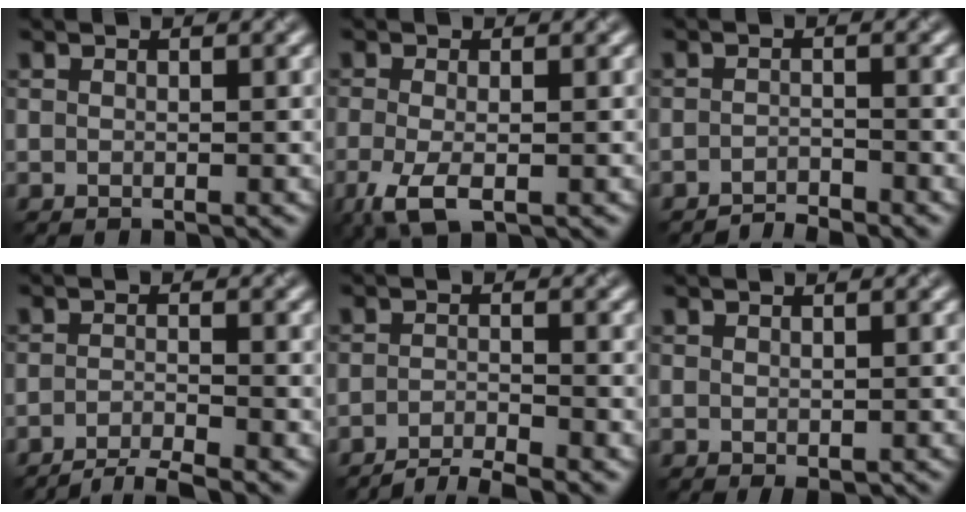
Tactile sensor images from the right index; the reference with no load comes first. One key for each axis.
{"total": 3.7, "fx": -1.5, "fy": 1.3, "fz": 3.1, "tx": -0.074, "ty": -0.008, "tz": -0.031}
{"total": 1.8, "fx": -1.8, "fy": 0.1, "fz": 0.3, "tx": -0.002, "ty": 0.003, "tz": -0.037}
{"total": 3.6, "fx": -2.9, "fy": 0.6, "fz": 2.0, "tx": -0.024, "ty": -0.002, "tz": -0.062}
{"total": 3.3, "fx": -2.8, "fy": 0.6, "fz": 1.6, "tx": -0.018, "ty": 0.001, "tz": -0.058}
{"total": 1.0, "fx": -0.3, "fy": 0.6, "fz": 0.8, "tx": -0.009, "ty": -0.005, "tz": 0.001}